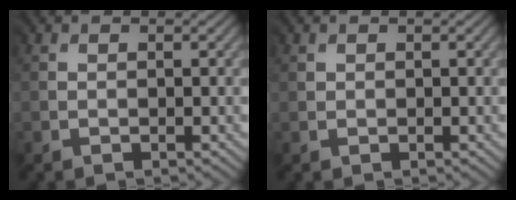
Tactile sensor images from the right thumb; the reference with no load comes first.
{"total": 0.8, "force": [0.7, 0.4, -0.1], "torque": [0.002, -0.002, 0.013]}